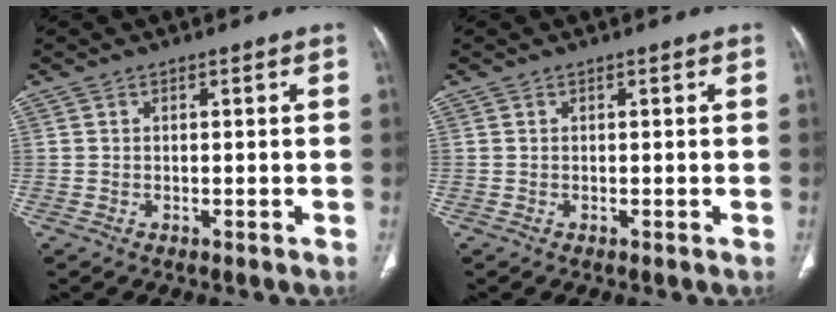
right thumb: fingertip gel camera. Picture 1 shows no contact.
{"total": 0.0}